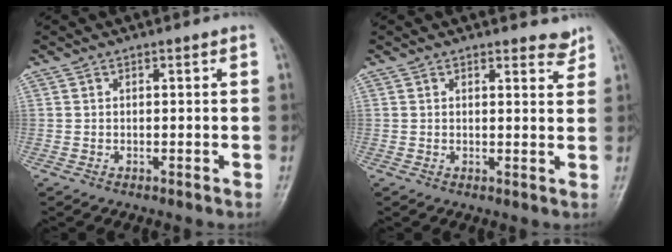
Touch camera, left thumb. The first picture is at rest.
{"total": 2.7, "force": [2.4, 0.9, 0.7], "torque": [0.004, -0.020, 0.023]}